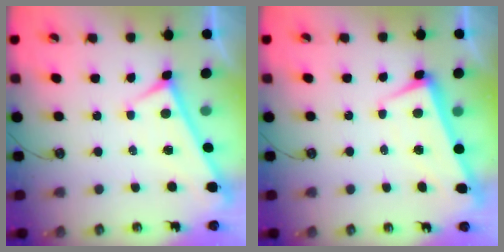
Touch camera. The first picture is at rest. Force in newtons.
{"total": 2.0, "press": 1.0, "slide": 1.7}